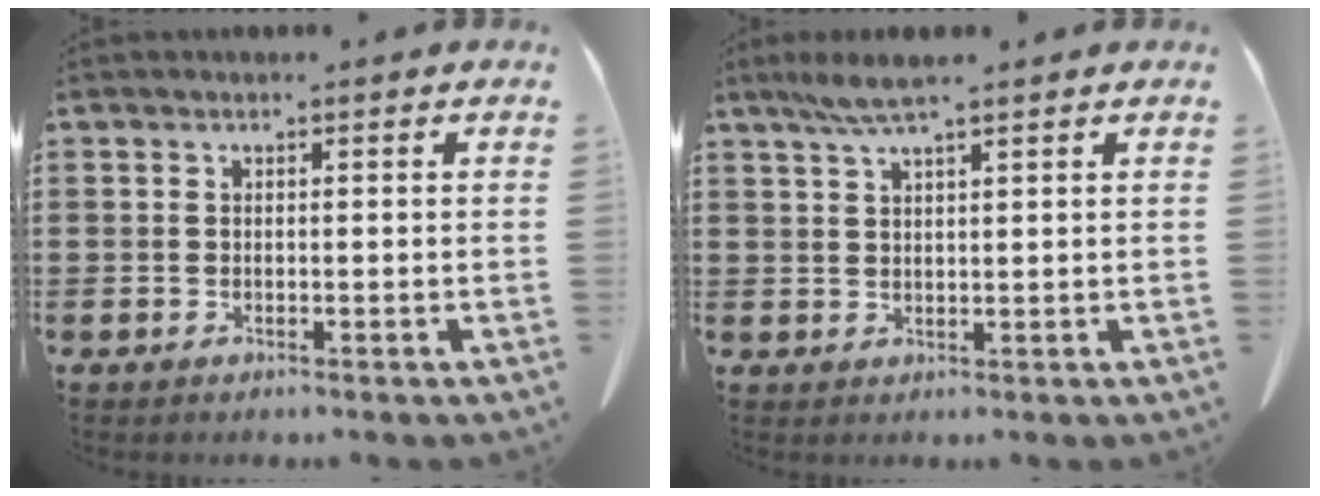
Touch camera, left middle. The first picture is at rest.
{"total": 3.8, "force": [2.6, 0.3, 2.8], "torque": [-0.059, 0.002, 0.047]}